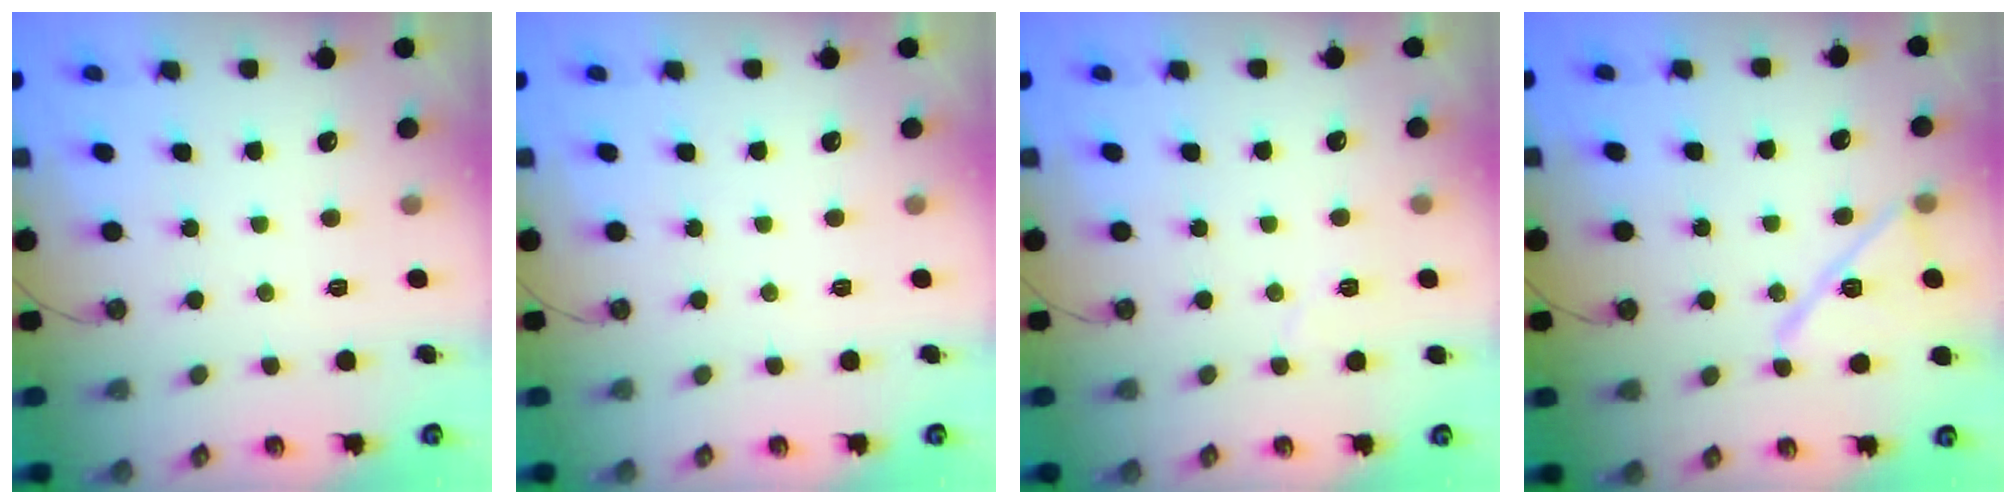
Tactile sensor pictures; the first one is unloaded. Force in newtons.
{"total": 0.0}
{"total": 5.3, "press": 5.0, "slide": 1.9}
{"total": 13.0, "press": 13.0, "slide": 1.0}